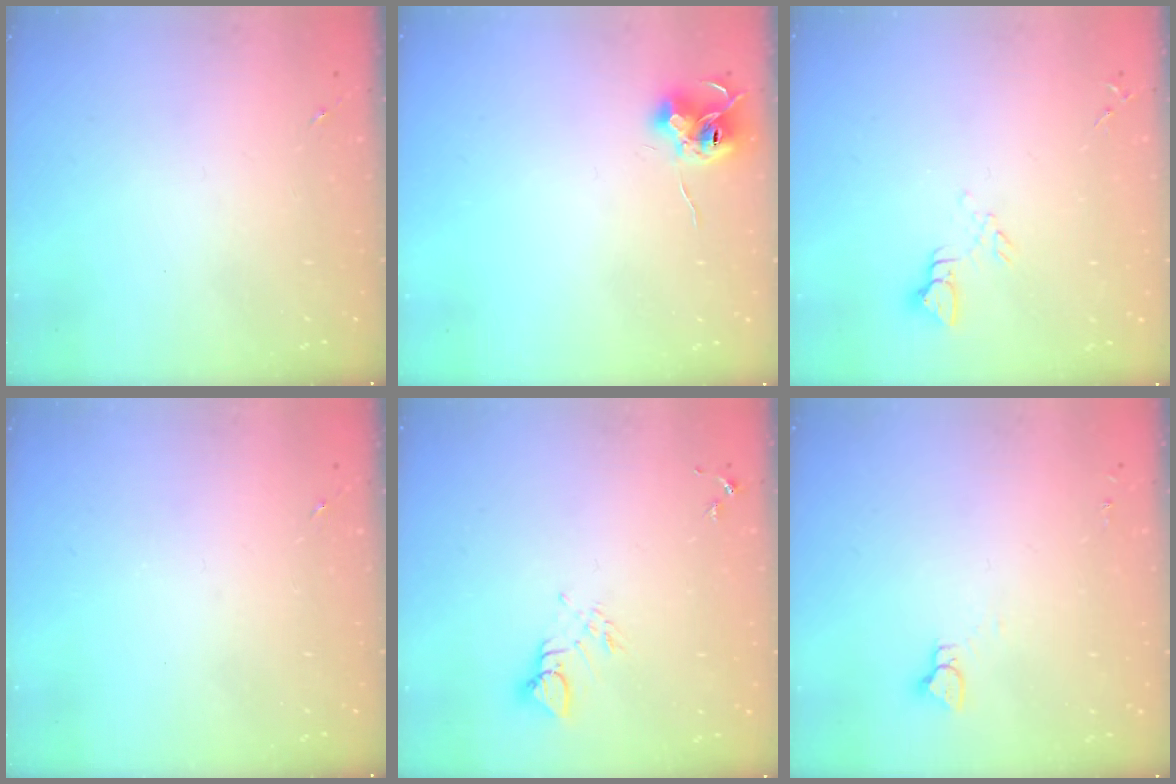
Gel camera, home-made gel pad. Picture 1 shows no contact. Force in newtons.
{"total": 8.7, "press": 8.7, "slide": 0.4}
{"total": 5.1, "press": 5.1, "slide": 0.4}
{"total": 0.0}
{"total": 4.8, "press": 4.8, "slide": 0.2}
{"total": 3.2, "press": 3.2, "slide": 0.2}